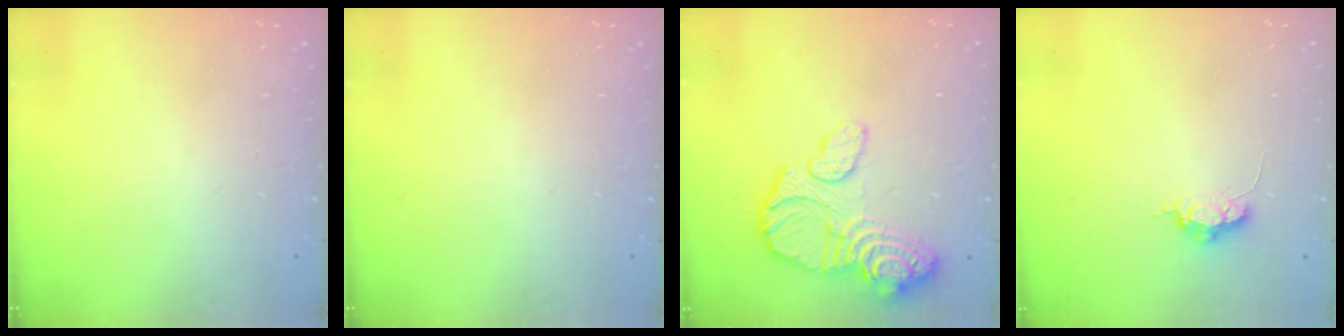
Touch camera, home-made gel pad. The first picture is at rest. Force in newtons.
{"total": 0.0}
{"total": 17.9, "press": 17.9, "slide": 1.8}
{"total": 5.3, "press": 5.3, "slide": 0.5}